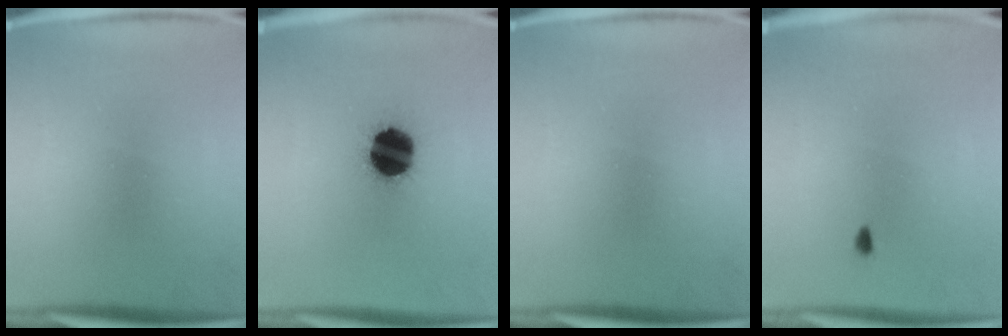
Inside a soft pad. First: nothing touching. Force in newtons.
{"total": 16.3}
{"total": 0.0}
{"total": 0.6}